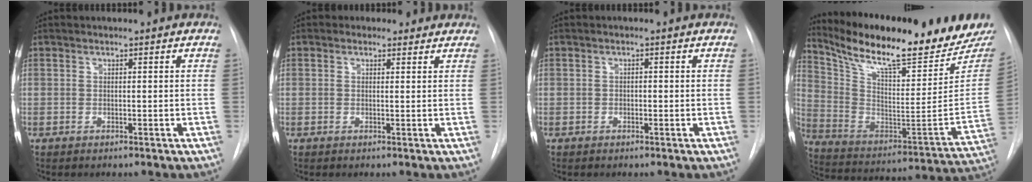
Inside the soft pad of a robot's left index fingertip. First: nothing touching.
{"total": 2.1, "force": [1.4, 1.5, 0.2], "torque": [-0.001, 0.009, 0.013]}
{"total": 0.6, "force": [-0.2, 0.4, 0.4], "torque": [-0.003, 0.003, -0.006]}
{"total": 25.2, "force": [21.2, 4.9, 12.8], "torque": [-0.223, -0.040, 0.316]}